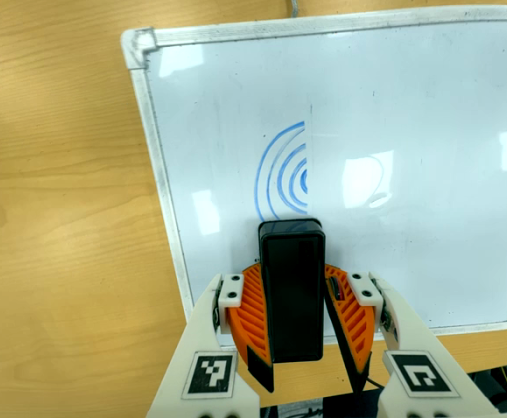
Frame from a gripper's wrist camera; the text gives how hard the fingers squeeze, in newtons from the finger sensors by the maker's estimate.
{"total": 7.7, "left": 8.4, "right": 6.9}